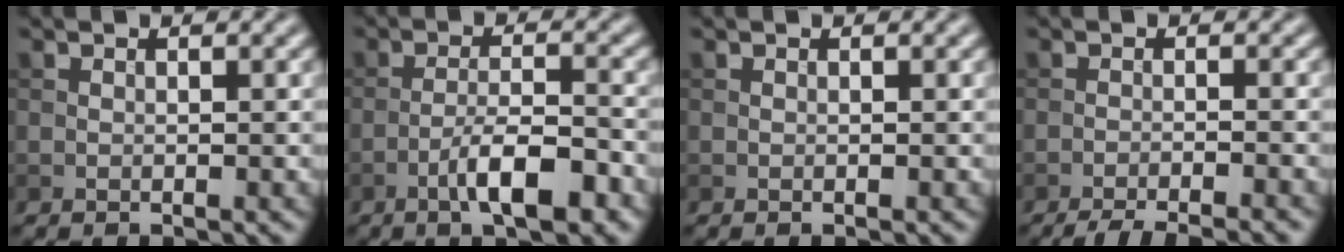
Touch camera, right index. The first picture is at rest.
{"total": 5.6, "force": [-2.9, 1.4, 4.6], "torque": [-0.079, 0.007, -0.050]}
{"total": 0.0}
{"total": 5.3, "force": [-4.6, 0.8, 2.6], "torque": [-0.038, -0.013, -0.073]}